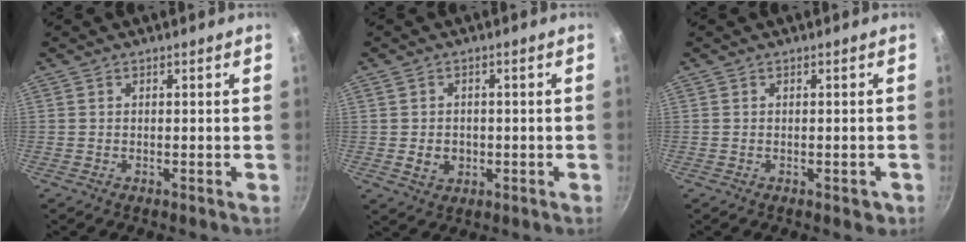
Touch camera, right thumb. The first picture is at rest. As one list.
[{"total": 4.0, "force": [-0.6, 3.3, 2.2], "torque": [-0.025, 0.001, -0.006]}, {"total": 1.9, "force": [-0.8, 0.9, 1.5], "torque": [-0.015, 0.000, -0.009]}]